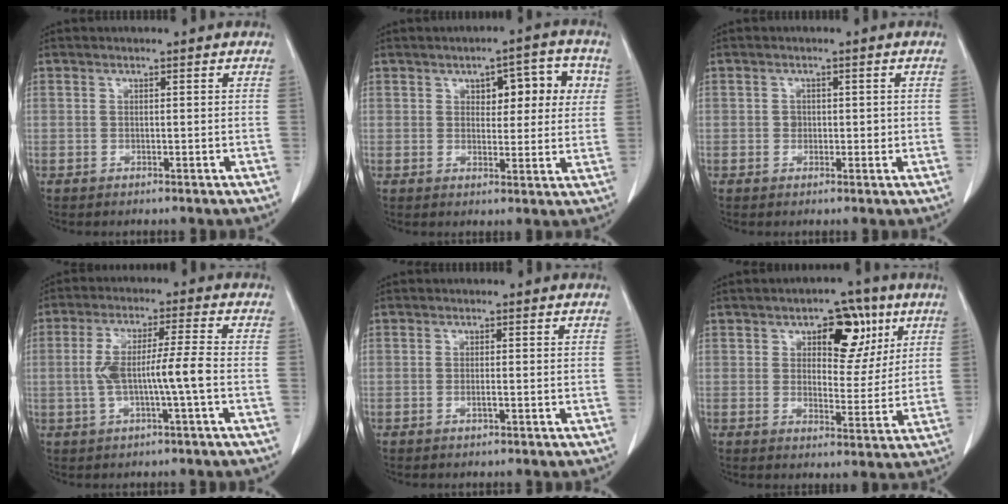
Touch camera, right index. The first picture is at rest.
{"total": 8.0, "force": [2.7, 3.5, 6.6], "torque": [-0.070, 0.021, 0.034]}
{"total": 1.7, "force": [0.0, 1.4, 1.0], "torque": [-0.015, 0.002, 0.001]}
{"total": 7.9, "force": [-1.3, 0.0, 7.8], "torque": [-0.153, 0.013, -0.022]}
{"total": 0.9, "force": [-0.3, 0.1, 0.9], "torque": [-0.021, -0.001, -0.005]}
{"total": 8.8, "force": [4.1, 4.8, 6.2], "torque": [-0.072, 0.015, 0.057]}